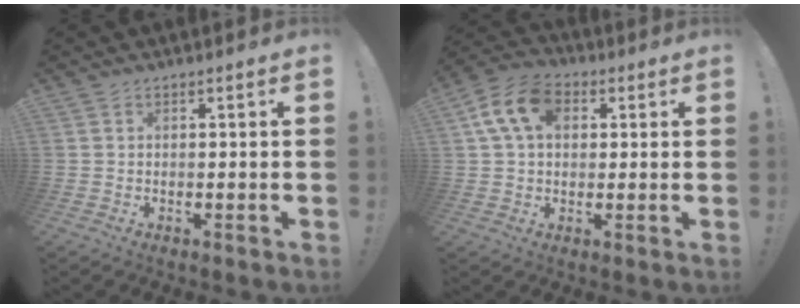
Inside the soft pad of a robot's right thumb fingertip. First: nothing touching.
{"total": 12.6, "force": [3.7, 8.7, 8.3], "torque": [-0.149, 0.009, 0.073]}